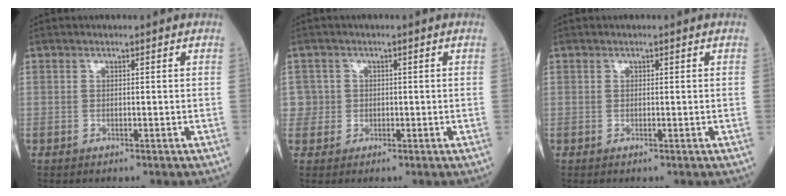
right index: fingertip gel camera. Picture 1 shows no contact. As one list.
[{"total": 2.5, "force": [0.1, 2.4, -0.5], "torque": [0.024, 0.010, -0.001]}, {"total": 0.0}]